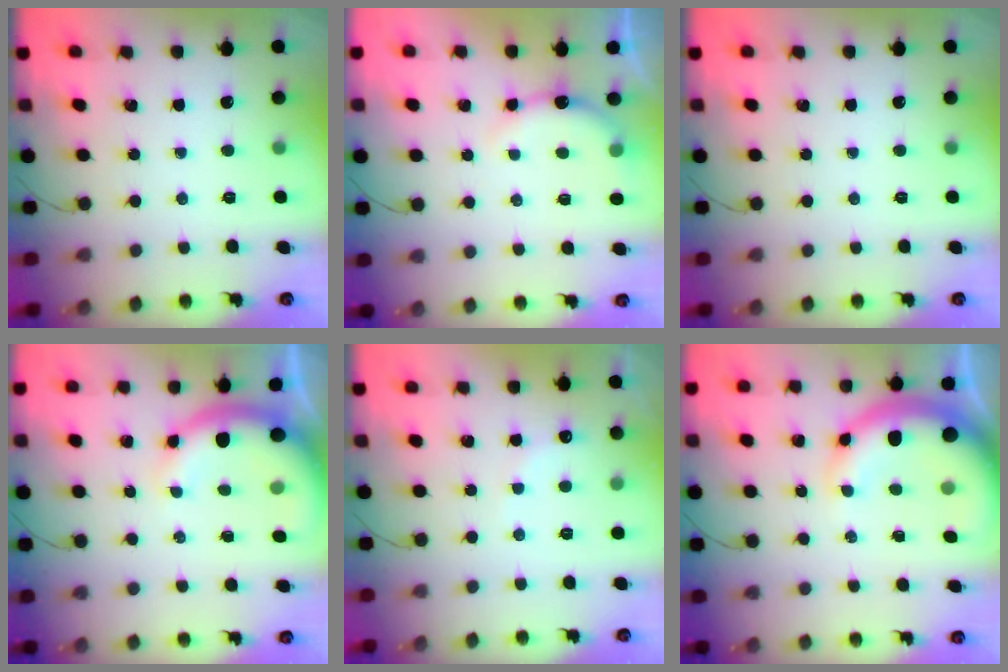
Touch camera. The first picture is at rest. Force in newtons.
{"total": 5.6, "press": 5.6, "slide": 0.6}
{"total": 0.0}
{"total": 10.2, "press": 10.0, "slide": 2.1}
{"total": 6.3, "press": 6.3, "slide": 0.9}
{"total": 12.2, "press": 11.9, "slide": 2.5}